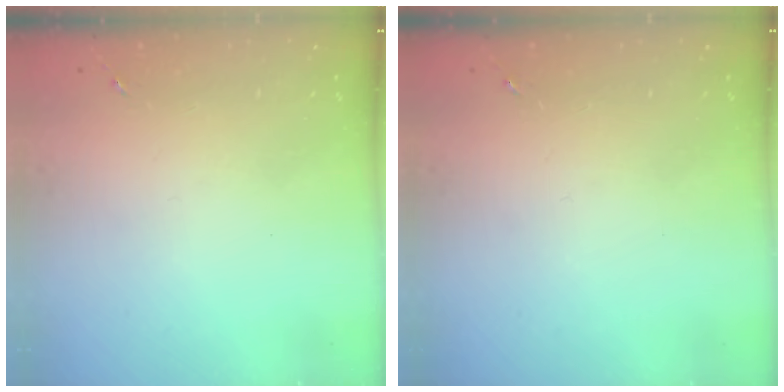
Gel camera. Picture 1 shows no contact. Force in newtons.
{"total": 0.0}